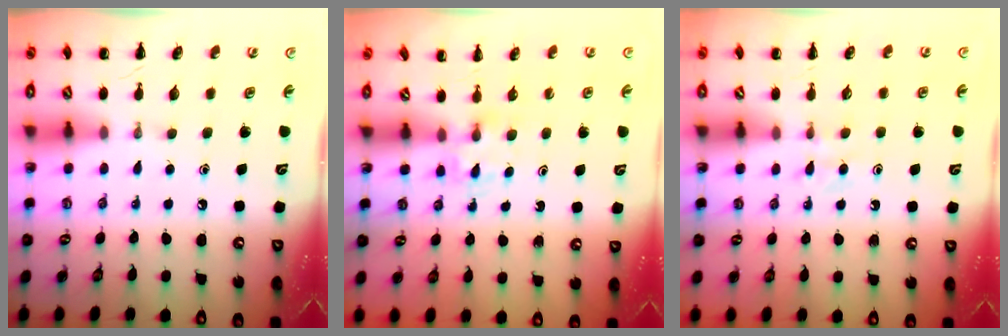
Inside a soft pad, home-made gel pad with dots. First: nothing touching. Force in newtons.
{"total": 2.4, "press": 2.3, "slide": 0.9}
{"total": 3.4, "press": 3.2, "slide": 1.2}